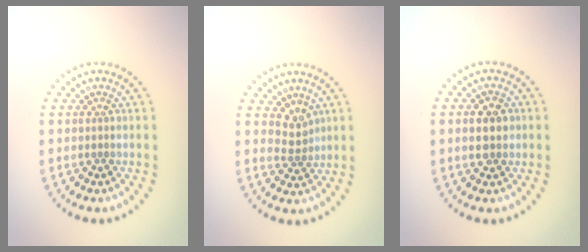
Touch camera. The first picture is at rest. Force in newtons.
{"total": 2.0, "press": 1.5, "slide": 1.3}
{"total": 2.9, "press": 2.9, "slide": 0.1}